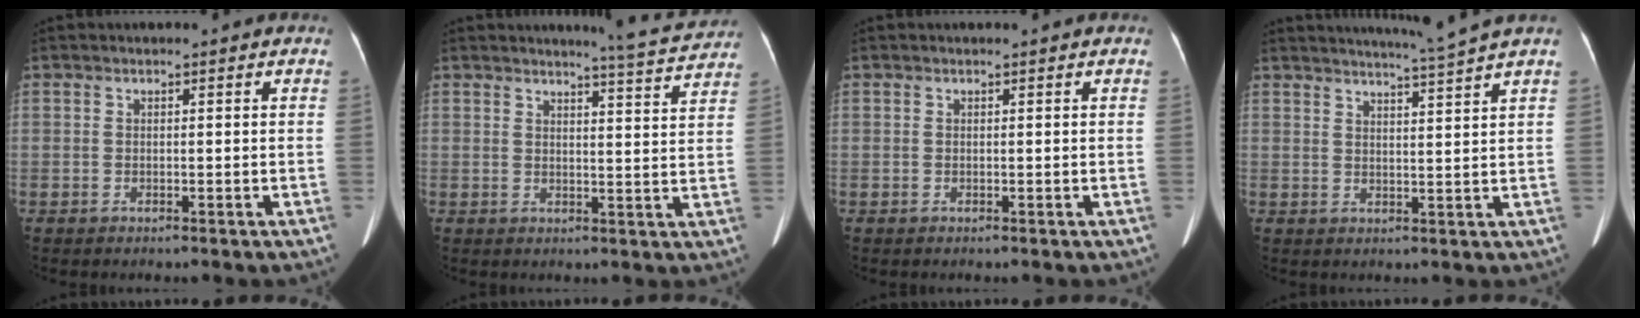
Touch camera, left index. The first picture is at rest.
{"total": 6.9, "force": [6.8, -0.4, 1.3], "torque": [-0.031, -0.019, 0.076]}
{"total": 0.6, "force": [0.5, 0.0, 0.2], "torque": [-0.002, 0.006, 0.010]}
{"total": 6.7, "force": [5.9, -2.3, 2.1], "torque": [-0.037, -0.015, 0.089]}